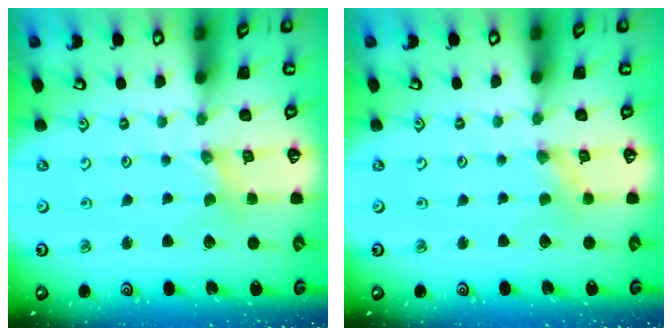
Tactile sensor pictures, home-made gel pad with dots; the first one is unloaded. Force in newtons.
{"total": 0.6, "press": 0.6, "slide": 0.1}